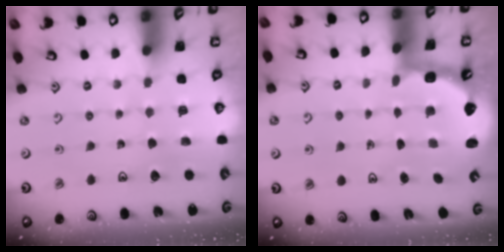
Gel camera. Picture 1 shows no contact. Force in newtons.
{"total": 2.5, "press": 2.1, "slide": 1.3}